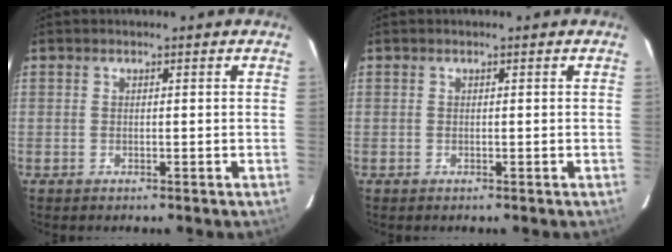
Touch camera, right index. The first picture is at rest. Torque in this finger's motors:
{"motor_torque": [0.00, 0.00, 0.02, 0.00]}